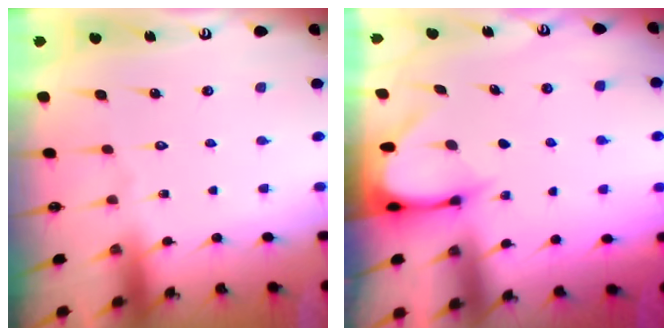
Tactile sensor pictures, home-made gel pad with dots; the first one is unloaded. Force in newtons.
{"total": 3.3, "press": 3.2, "slide": 0.3}